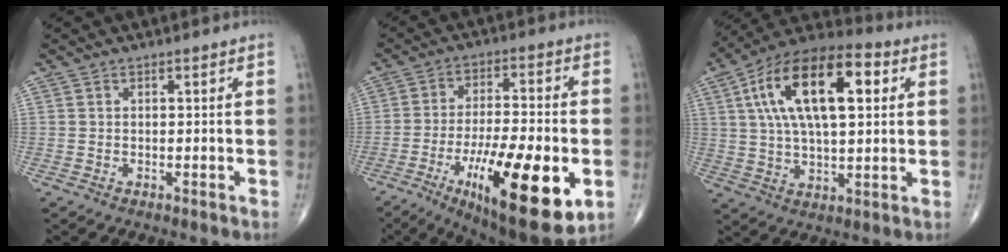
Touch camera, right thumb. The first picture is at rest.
{"total": 22.4, "force": [-7.5, 6.5, 20.0], "torque": [-0.311, -0.003, -0.108]}
{"total": 20.9, "force": [5.6, 9.4, 17.7], "torque": [-0.301, 0.015, 0.085]}